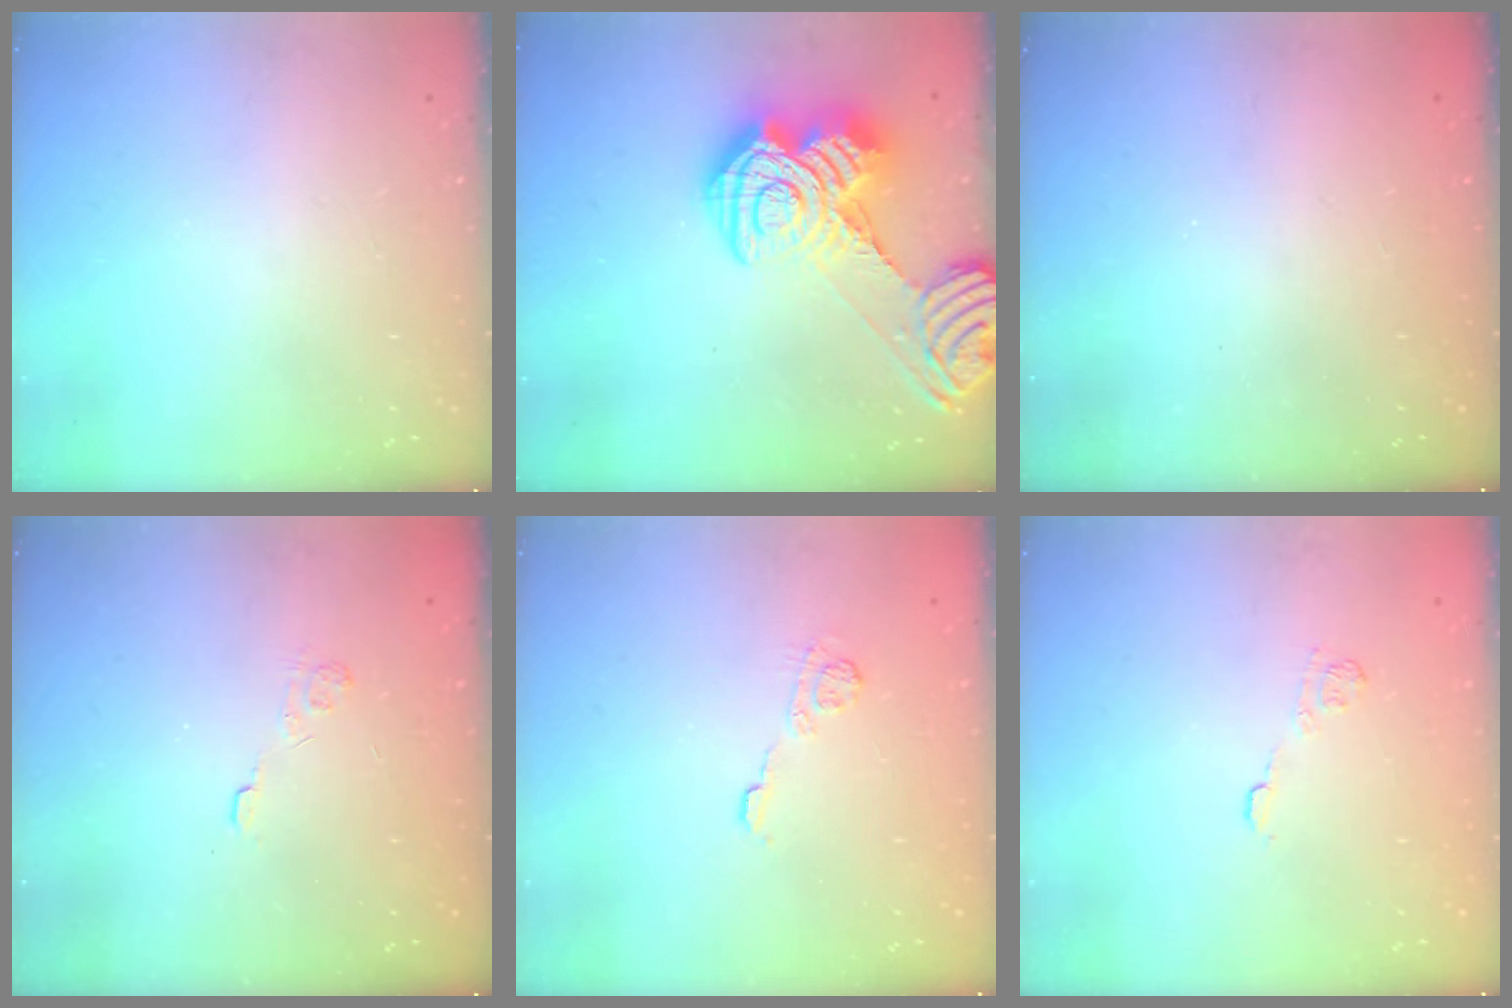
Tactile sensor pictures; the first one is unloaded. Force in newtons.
{"total": 21.0, "press": 20.9, "slide": 1.4}
{"total": 2.5, "press": 2.4, "slide": 0.8}
{"total": 2.4, "press": 1.9, "slide": 1.5}
{"total": 6.9, "press": 6.9, "slide": 0.4}
{"total": 7.6, "press": 7.5, "slide": 1.5}